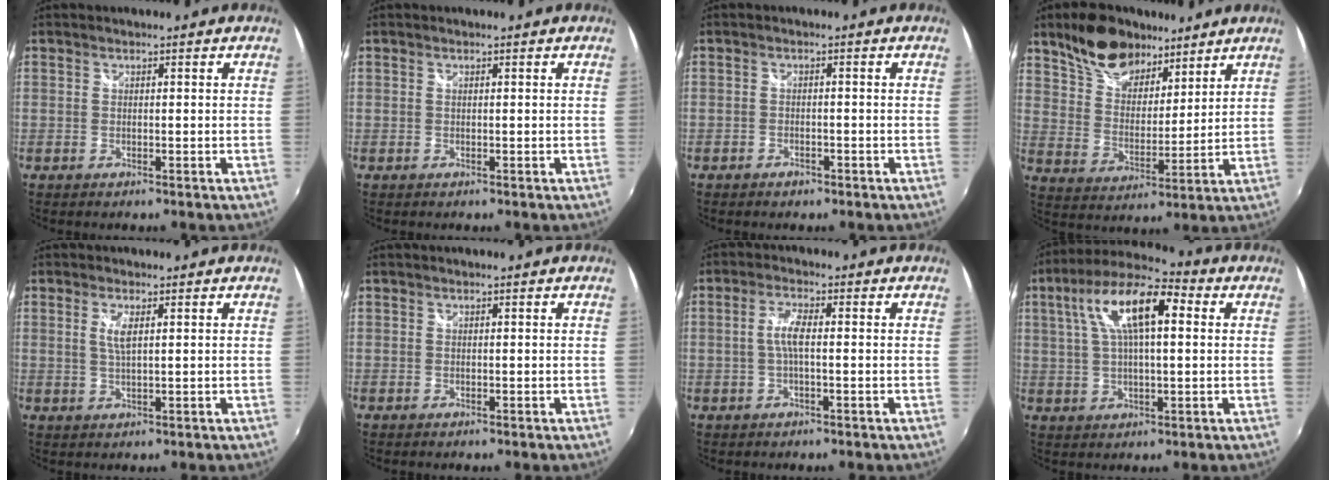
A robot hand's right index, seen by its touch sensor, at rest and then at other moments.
{"total": 0.0}
{"total": 2.1, "force": [-1.5, 1.3, 0.7], "torque": [-0.018, -0.002, -0.025]}
{"total": 14.8, "force": [10.6, 7.9, 6.8], "torque": [-0.136, 0.036, 0.194]}
{"total": 2.9, "force": [1.0, 0.6, 2.6], "torque": [-0.052, 0.001, 0.019]}
{"total": 0.0}
{"total": 3.6, "force": [-0.2, 0.6, 3.5], "torque": [-0.073, 0.009, -0.001]}
{"total": 14.5, "force": [4.3, 5.2, 12.9], "torque": [-0.234, 0.030, 0.065]}